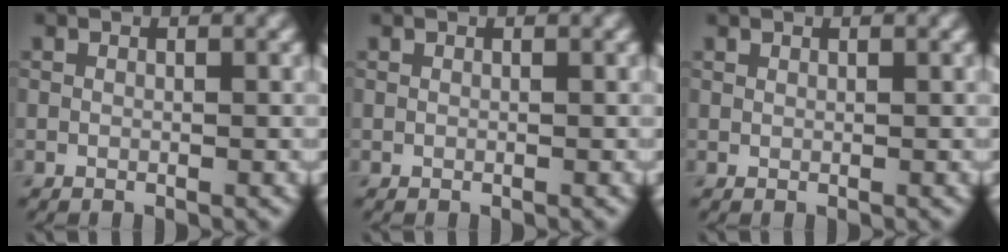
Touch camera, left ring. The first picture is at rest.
{"total": 0.0}
{"total": 0.5, "force": [0.5, 0.1, 0.1], "torque": [0.000, 0.001, 0.011]}